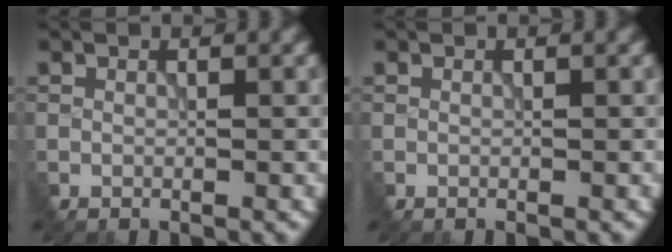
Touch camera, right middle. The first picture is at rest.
{"total": 0.0}